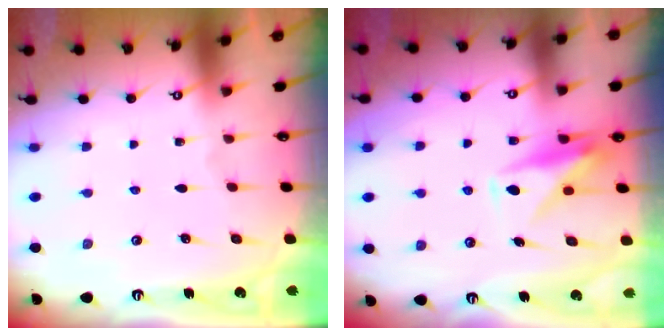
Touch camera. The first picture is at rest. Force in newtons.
{"total": 10.2, "press": 10.2, "slide": 0.6}